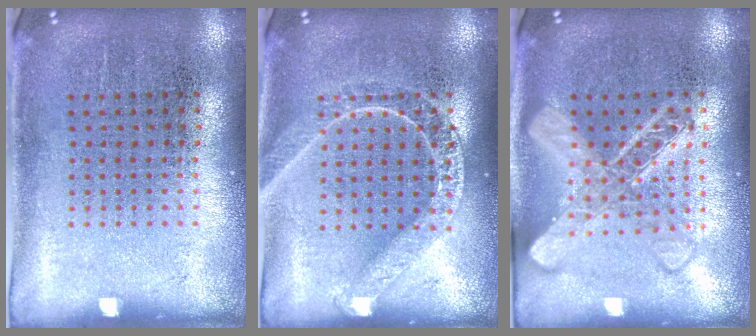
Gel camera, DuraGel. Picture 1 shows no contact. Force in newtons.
{"total": 2.5, "press": 2.5, "slide": 0.4}
{"total": 2.7, "press": 2.6, "slide": 0.5}